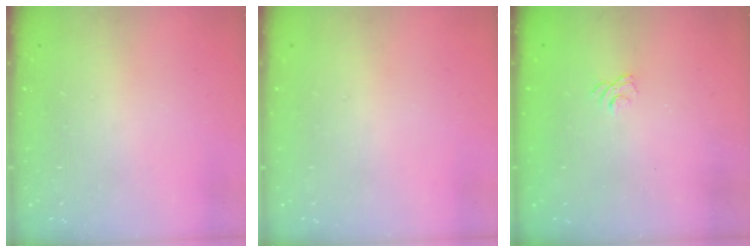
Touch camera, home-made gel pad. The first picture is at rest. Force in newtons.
{"total": 0.0}
{"total": 1.5, "press": 0.9, "slide": 1.2}